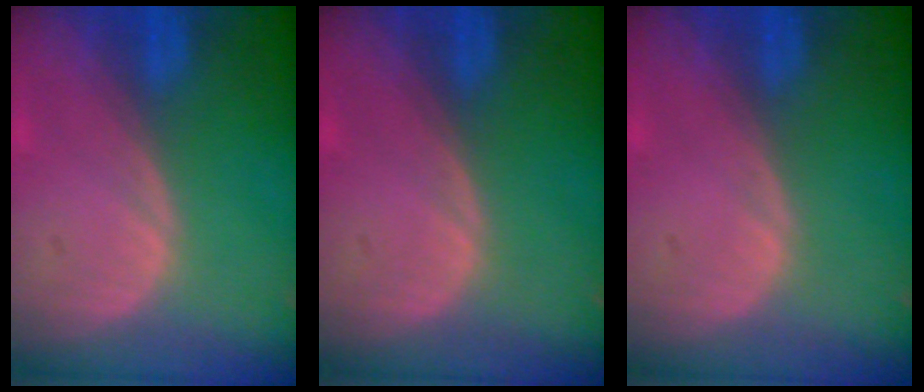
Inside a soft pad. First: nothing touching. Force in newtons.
{"total": 0.0}
{"total": 0.0}